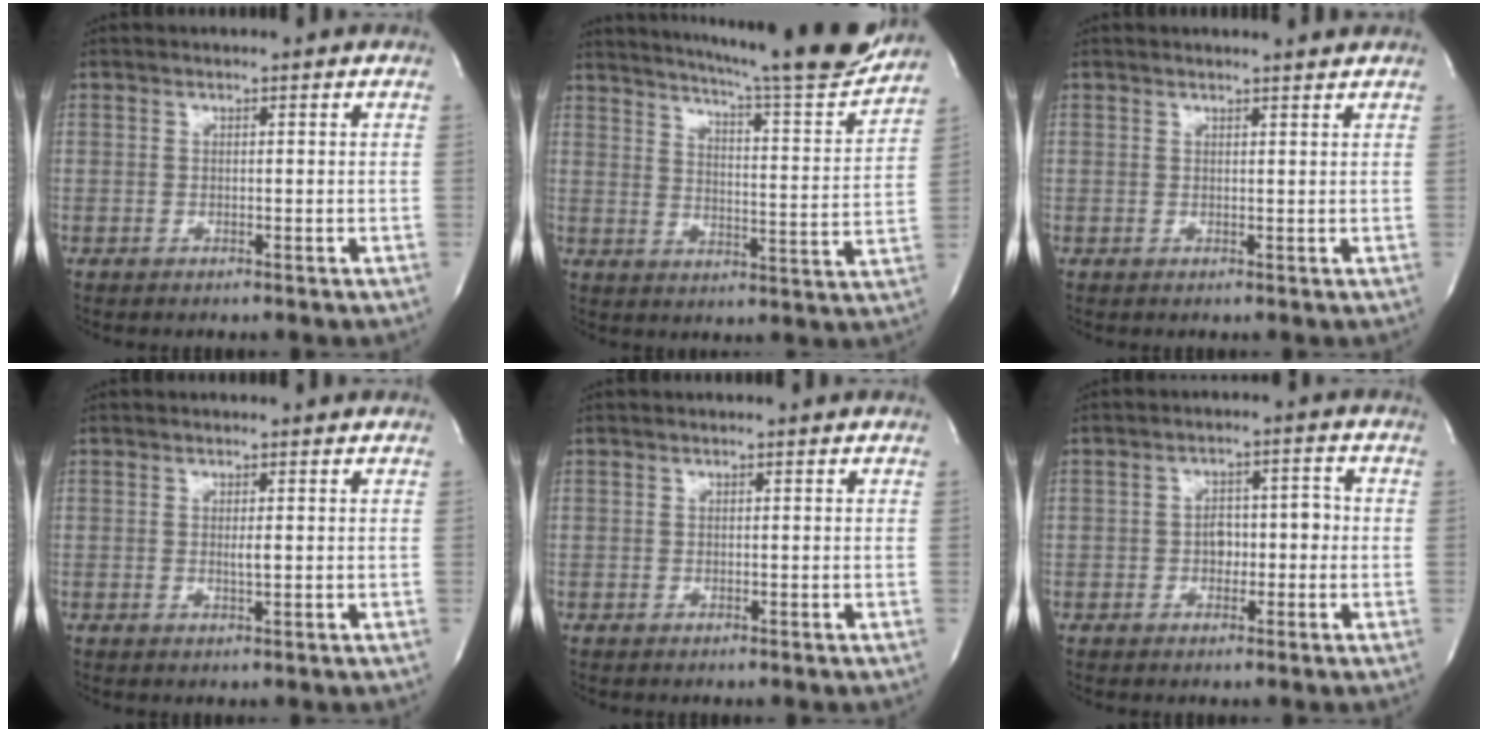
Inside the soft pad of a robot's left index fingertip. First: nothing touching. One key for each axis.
{"total": 20.5, "fx": 18.5, "fy": 0.6, "fz": 8.7, "tx": -0.137, "ty": -0.059, "tz": 0.236}
{"total": 1.7, "fx": 1.7, "fy": -0.3, "fz": 0.1, "tx": -0.009, "ty": -0.007, "tz": 0.017}
{"total": 1.0, "fx": -0.2, "fy": 0.1, "fz": 1.0, "tx": -0.023, "ty": -0.006, "tz": -0.004}
{"total": 0.0}
{"total": 4.2, "fx": -1.2, "fy": 2.6, "fz": 3.1, "tx": -0.044, "ty": 0.019, "tz": -0.020}